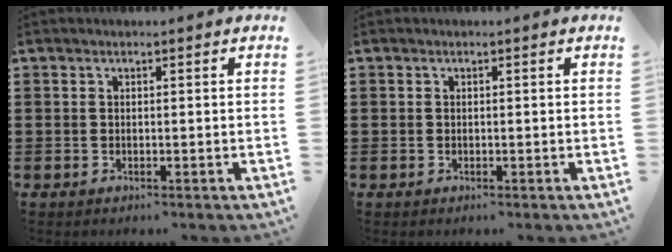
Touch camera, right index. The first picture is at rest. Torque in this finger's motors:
{"motor_torque": [-0.20, 0.59, -0.01, -0.01]}